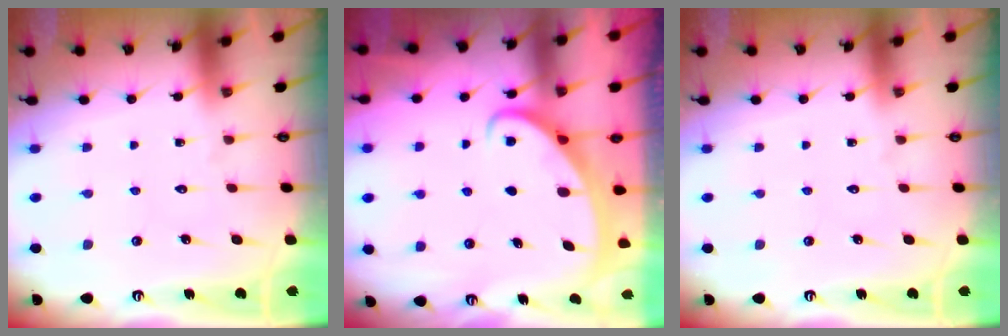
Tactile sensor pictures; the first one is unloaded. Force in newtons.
{"total": 2.5, "press": 2.5, "slide": 0.4}
{"total": 0.0}